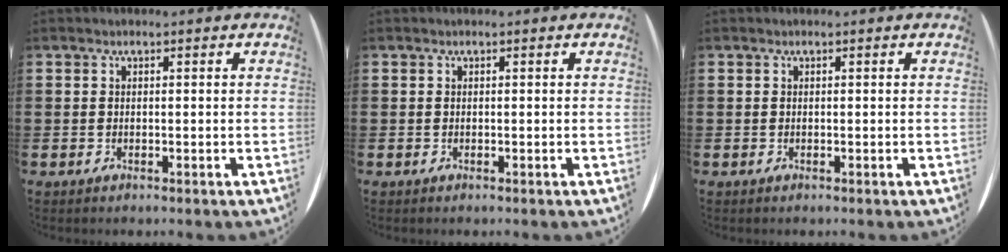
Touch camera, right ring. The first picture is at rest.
{"total": 0.0}
{"total": 0.0}